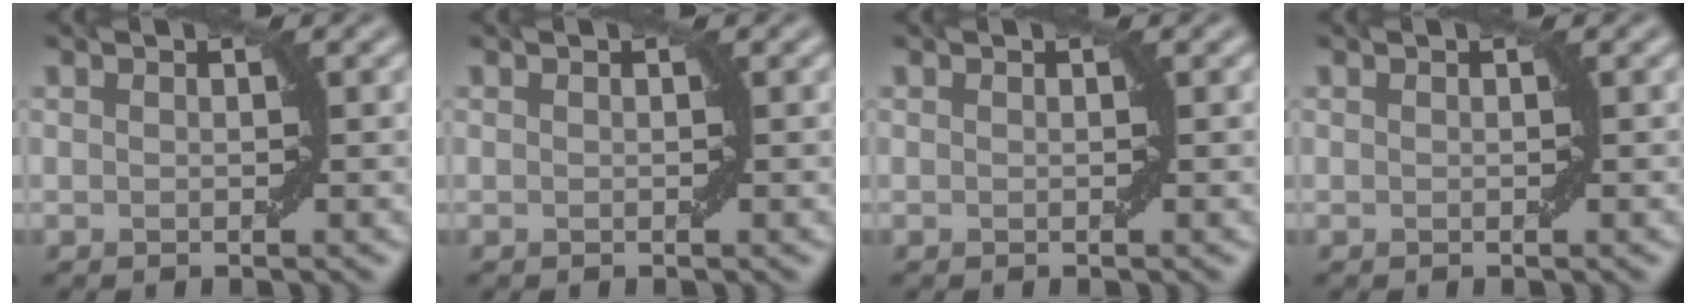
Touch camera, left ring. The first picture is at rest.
{"total": 0.0}
{"total": 0.0}
{"total": 0.0}